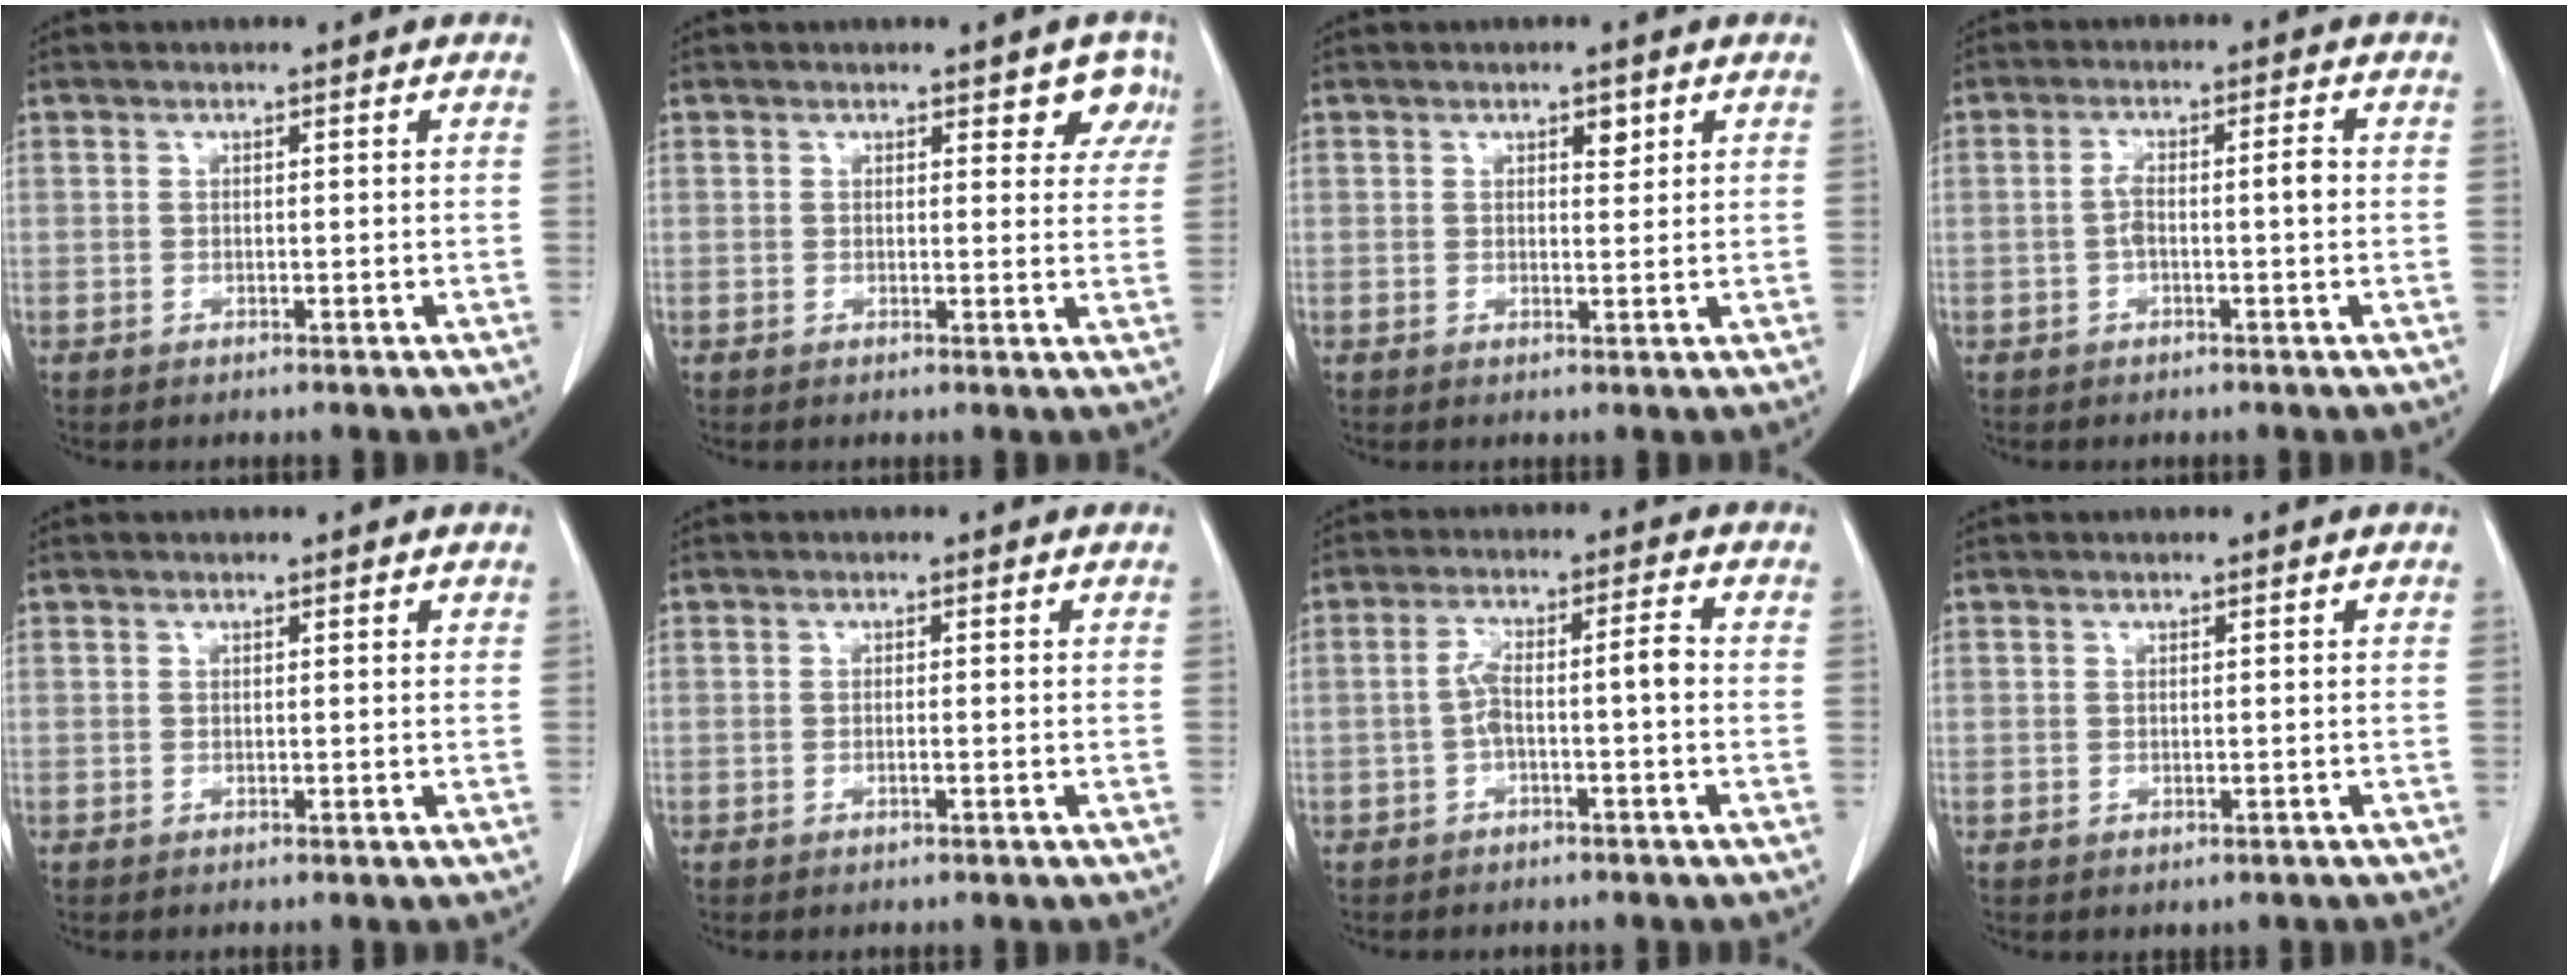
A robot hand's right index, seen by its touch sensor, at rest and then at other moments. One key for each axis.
{"total": 3.8, "fx": 2.3, "fy": 2.0, "fz": 2.2, "tx": -0.004, "ty": 0.003, "tz": 0.020}
{"total": 1.8, "fx": 1.0, "fy": 0.8, "fz": 1.2, "tx": -0.015, "ty": -0.003, "tz": 0.014}
{"total": 4.0, "fx": -0.5, "fy": 0.8, "fz": 3.9, "tx": -0.072, "ty": 0.015, "tz": -0.006}
{"total": 0.0}
{"total": 0.6, "fx": -0.3, "fy": 0.0, "fz": 0.6, "tx": -0.011, "ty": 0.001, "tz": -0.004}
{"total": 5.3, "fx": -1.1, "fy": 0.9, "fz": 5.1, "tx": -0.098, "ty": 0.028, "tz": -0.017}
{"total": 1.1, "fx": -0.2, "fy": 1.0, "fz": 0.1, "tx": -0.003, "ty": 0.005, "tz": 0.001}